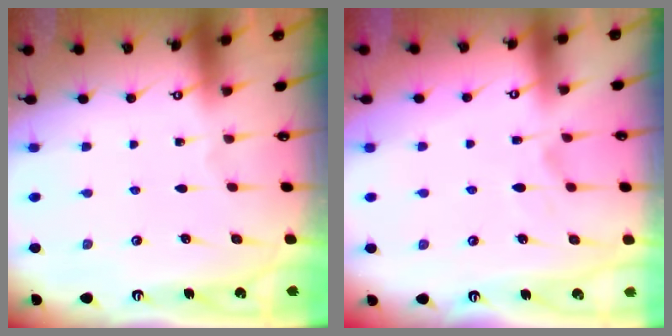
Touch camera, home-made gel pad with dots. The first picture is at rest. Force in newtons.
{"total": 1.8, "press": 1.4, "slide": 1.2}